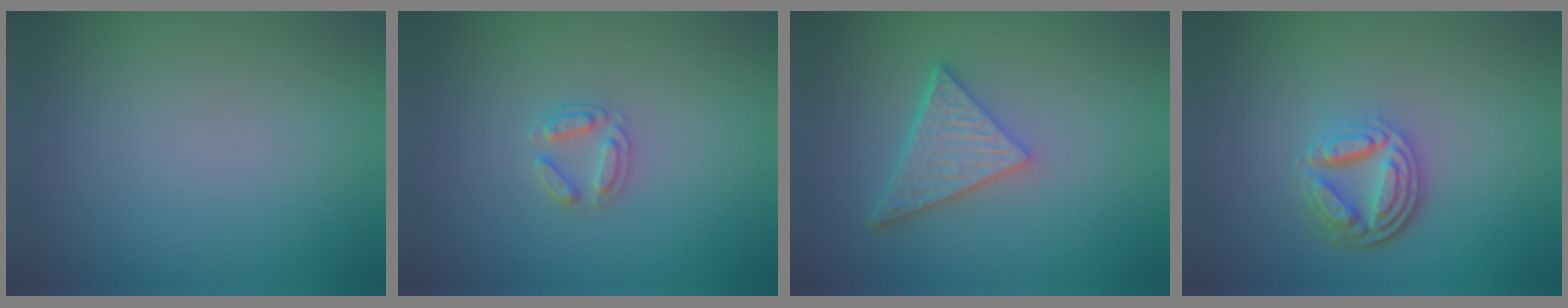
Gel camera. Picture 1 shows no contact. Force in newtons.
{"total": 1.9, "press": 1.9, "slide": 0.3}
{"total": 5.3, "press": 3.9, "slide": 3.6}
{"total": 4.7, "press": 3.5, "slide": 3.2}